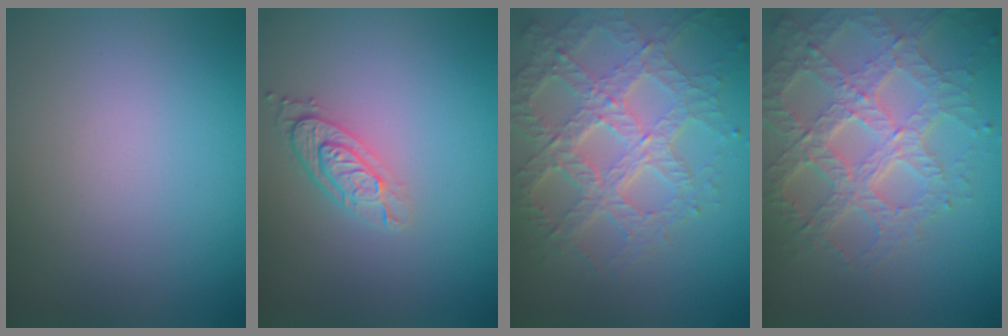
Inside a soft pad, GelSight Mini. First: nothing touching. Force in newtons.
{"total": 3.0, "press": 2.2, "slide": 2.1}
{"total": 7.2, "press": 5.1, "slide": 5.1}
{"total": 7.0, "press": 5.0, "slide": 4.9}